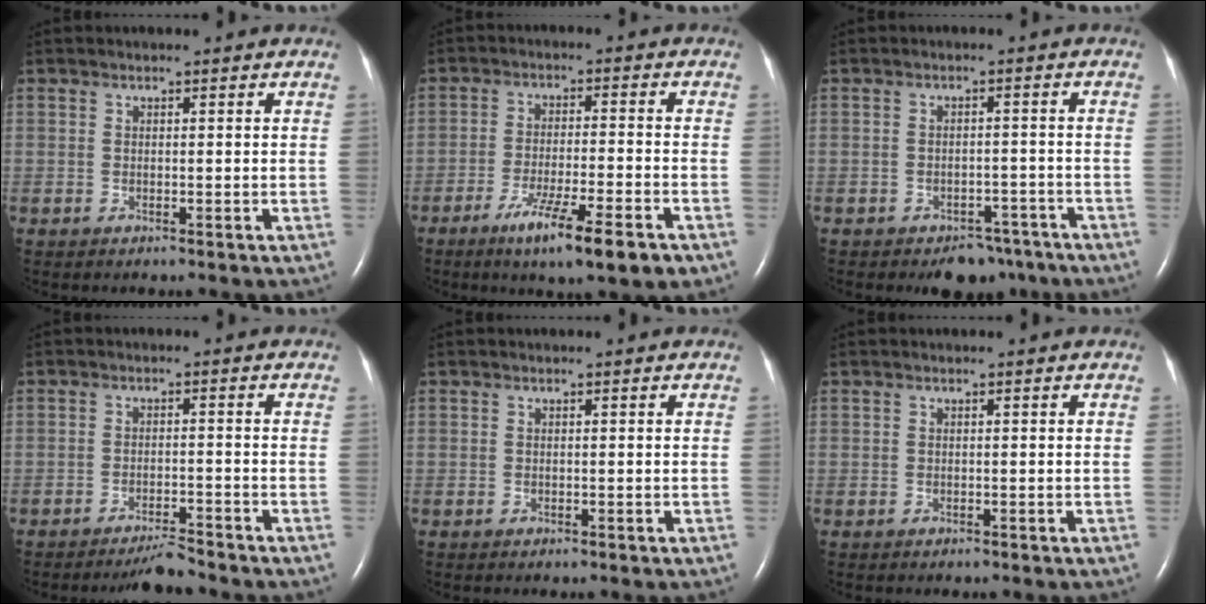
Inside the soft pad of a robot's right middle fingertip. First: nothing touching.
{"total": 10.6, "force": [-6.3, 0.6, 8.5], "torque": [-0.144, -0.023, -0.099]}
{"total": 5.1, "force": [-4.0, 2.8, 1.6], "torque": [-0.012, 0.010, -0.052]}
{"total": 3.3, "force": [-3.2, -0.4, 0.9], "torque": [-0.016, -0.015, -0.054]}
{"total": 0.0}
{"total": 0.0}